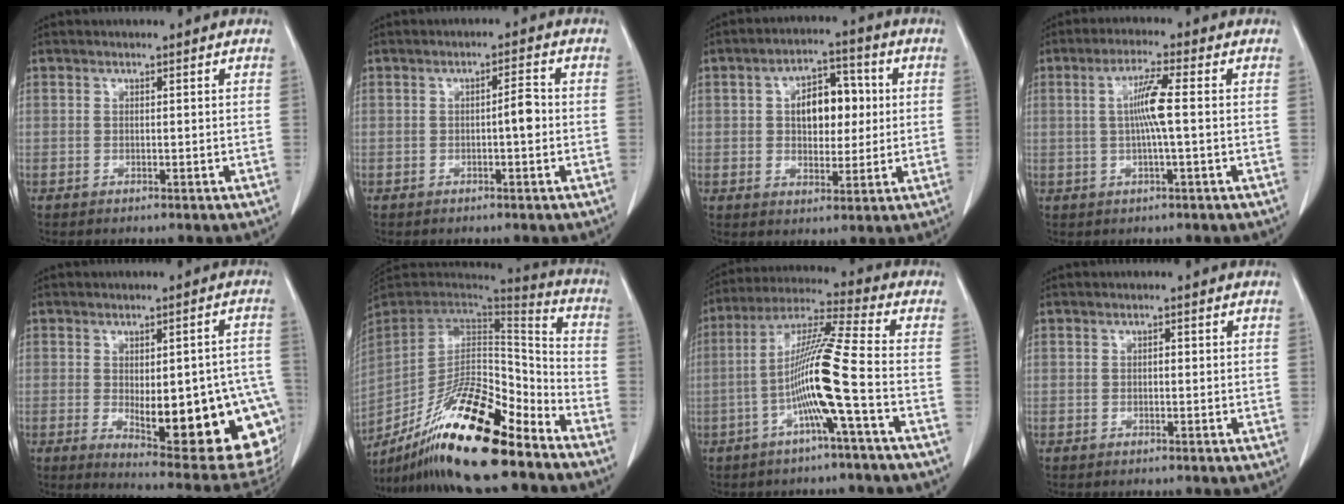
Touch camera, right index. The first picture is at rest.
{"total": 2.8, "force": [-0.4, 0.4, 2.7], "torque": [-0.040, 0.004, -0.009]}
{"total": 8.7, "force": [1.2, 4.9, 7.0], "torque": [-0.115, 0.022, 0.022]}
{"total": 5.6, "force": [0.3, -0.1, 5.6], "torque": [-0.107, 0.005, 0.005]}
{"total": 22.0, "force": [-5.5, 6.8, 20.1], "torque": [-0.171, 0.005, -0.049]}
{"total": 21.4, "force": [-15.3, 3.9, 14.4], "torque": [-0.255, -0.005, -0.267]}
{"total": 11.8, "force": [-3.4, -1.6, 11.2], "torque": [-0.214, 0.009, -0.070]}
{"total": 0.6, "force": [0.0, 0.3, 0.6], "torque": [-0.009, 0.002, -0.001]}